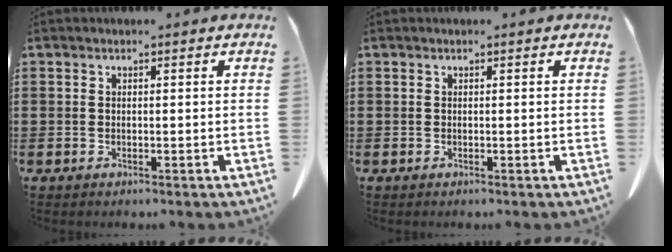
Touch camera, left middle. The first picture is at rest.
{"total": 0.0}